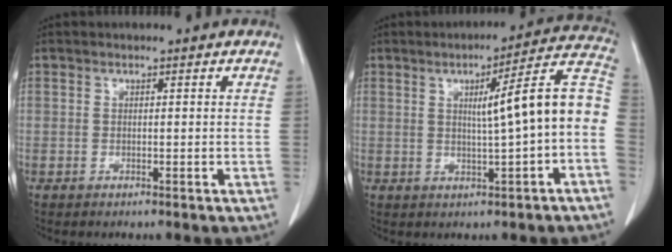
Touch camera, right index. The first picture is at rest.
{"total": 11.3, "force": [-0.2, 0.0, 11.3], "torque": [-0.145, 0.027, -0.007]}